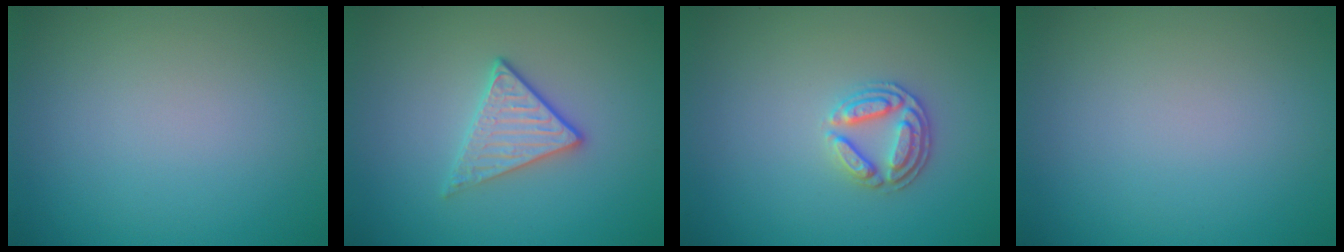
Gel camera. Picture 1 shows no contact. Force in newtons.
{"total": 3.0, "press": 2.7, "slide": 1.2}
{"total": 2.7, "press": 2.6, "slide": 0.9}
{"total": 0.0}